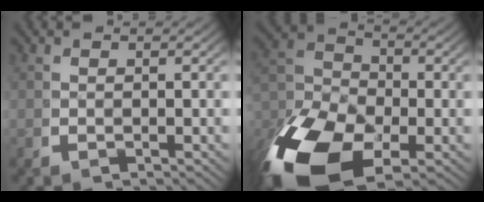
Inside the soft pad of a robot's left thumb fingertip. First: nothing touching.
{"total": 13.4, "force": [-5.2, 8.2, 9.3], "torque": [-0.171, -0.037, -0.074]}